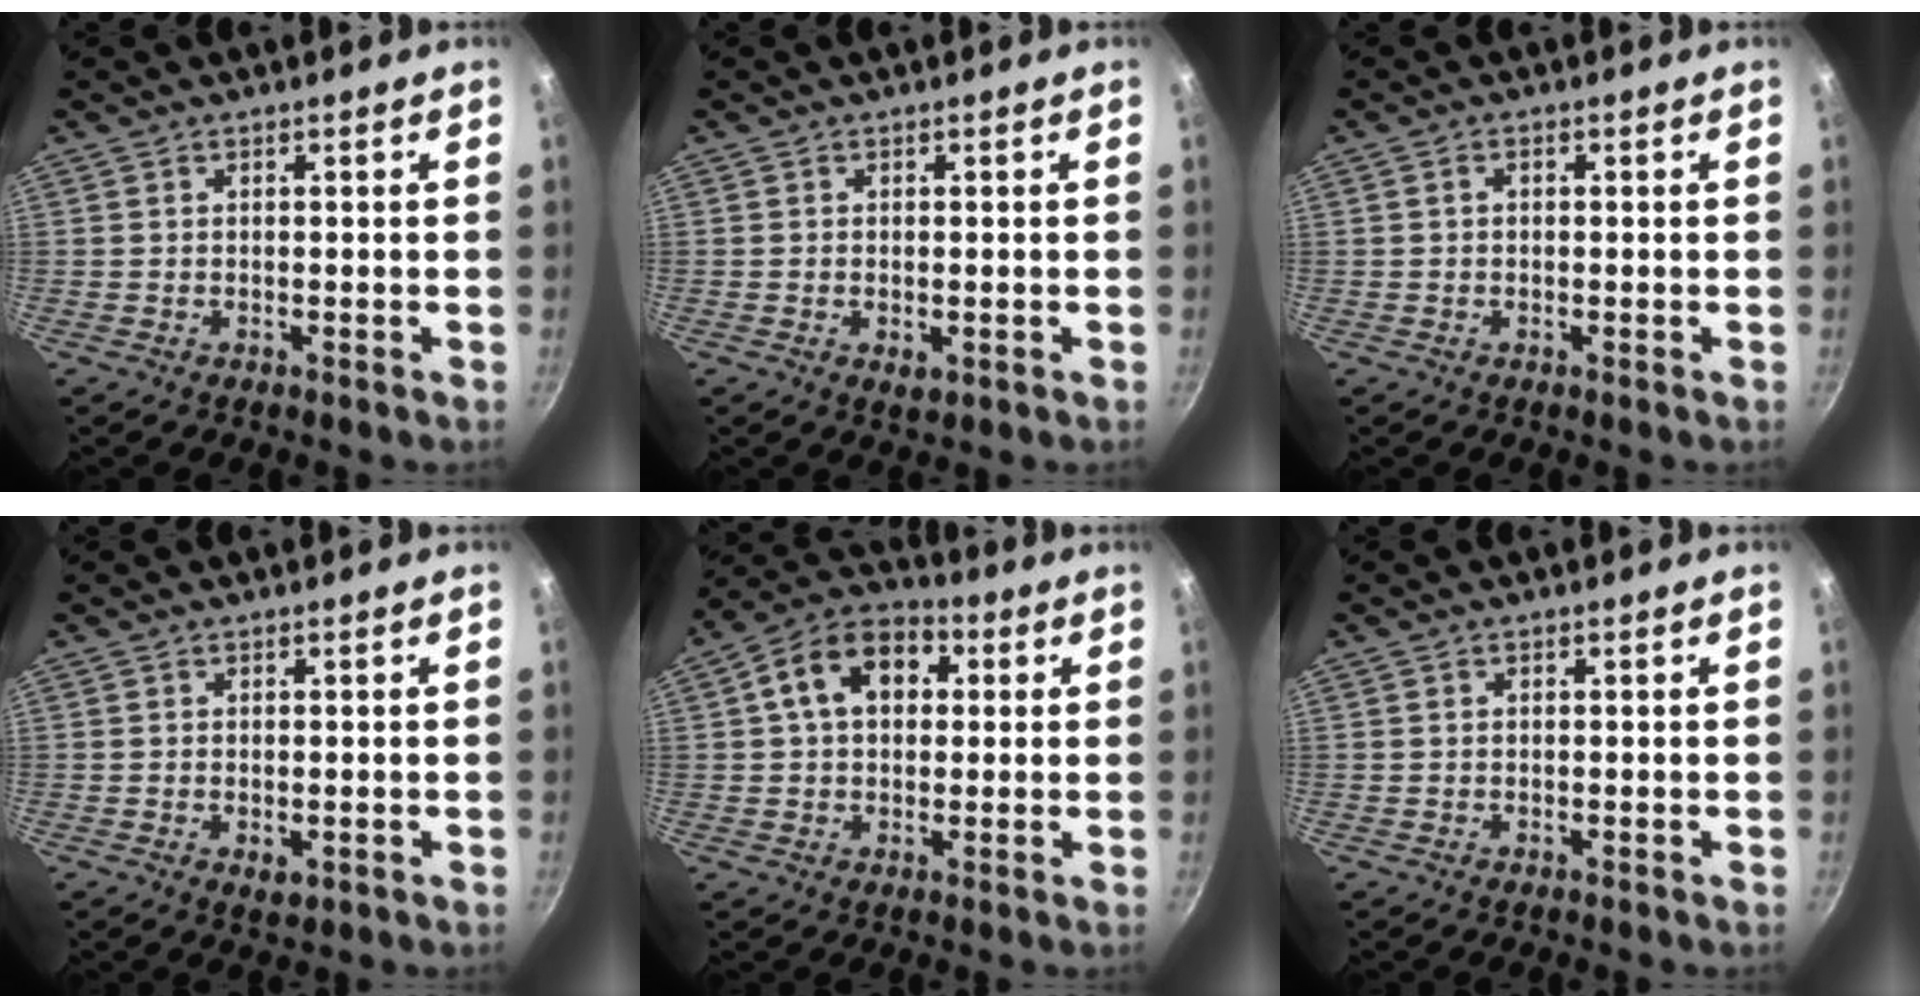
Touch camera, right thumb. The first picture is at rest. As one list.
[{"total": 2.1, "force": [-0.3, 1.3, 1.6], "torque": [-0.026, -0.005, -0.003]}, {"total": 1.2, "force": [0.1, 0.9, 0.7], "torque": [-0.013, 0.007, 0.001]}, {"total": 2.4, "force": [-0.4, 1.4, 1.8], "torque": [-0.028, -0.006, -0.004]}, {"total": 12.7, "force": [2.8, 9.0, 8.5], "torque": [-0.113, 0.024, 0.026]}, {"total": 0.6, "force": [0.1, 0.5, 0.3], "torque": [-0.004, 0.004, 0.001]}]